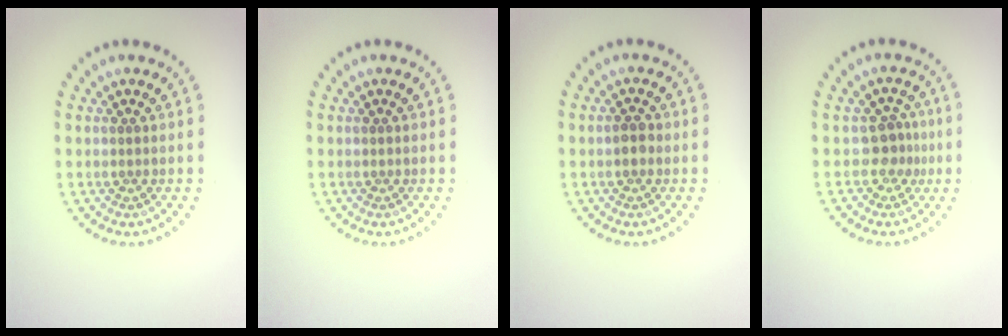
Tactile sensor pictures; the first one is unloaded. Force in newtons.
{"total": 0.0}
{"total": 1.4, "press": 1.4, "slide": 0.1}
{"total": 2.2, "press": 1.6, "slide": 1.5}